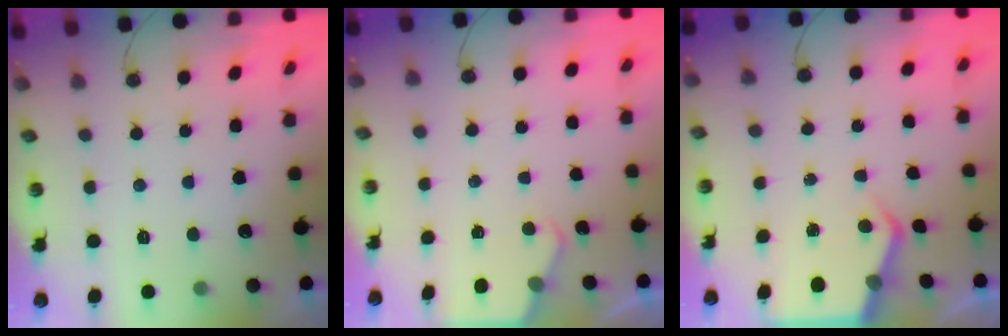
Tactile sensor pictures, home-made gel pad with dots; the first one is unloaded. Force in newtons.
{"total": 2.9, "press": 2.8, "slide": 0.4}
{"total": 4.7, "press": 4.7, "slide": 0.5}